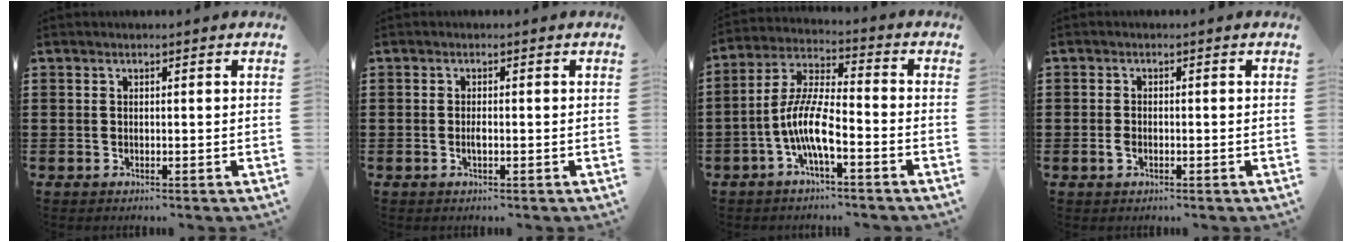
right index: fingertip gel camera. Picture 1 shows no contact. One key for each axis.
{"total": 1.1, "fx": -0.3, "fy": 0.4, "fz": 1.0, "tx": -0.021, "ty": -0.001, "tz": -0.004}
{"total": 9.0, "fx": -3.8, "fy": 2.3, "fz": 7.8, "tx": -0.178, "ty": -0.007, "tz": -0.076}
{"total": 1.4, "fx": -0.5, "fy": 0.8, "fz": 1.0, "tx": -0.028, "ty": -0.003, "tz": -0.011}